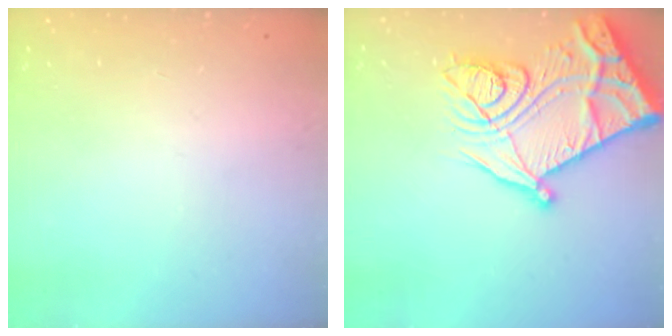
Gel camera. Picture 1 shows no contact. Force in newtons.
{"total": 27.1, "press": 27.1, "slide": 0.8}